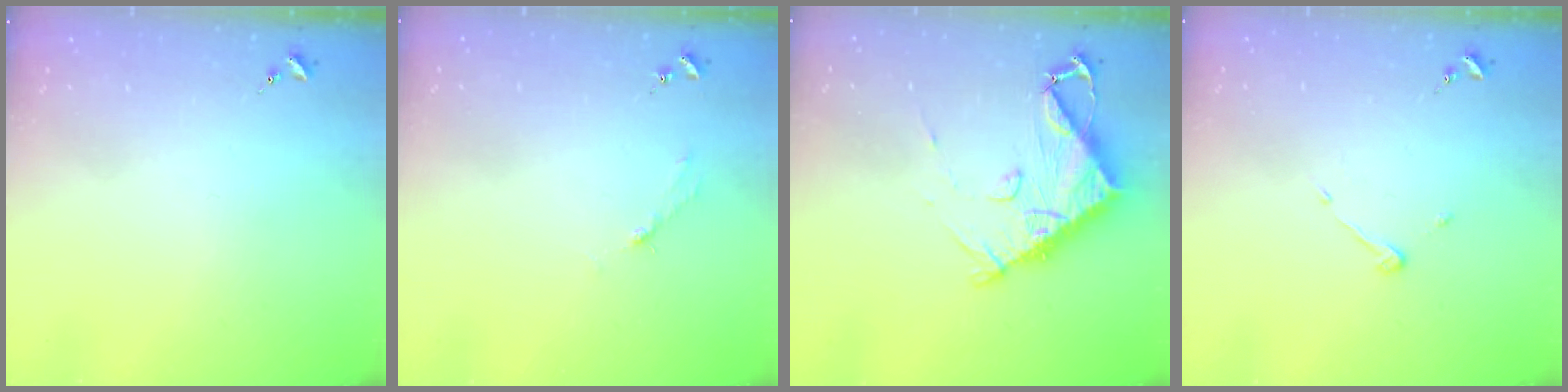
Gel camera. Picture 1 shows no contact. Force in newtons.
{"total": 2.7, "press": 2.7, "slide": 0.4}
{"total": 10.9, "press": 10.8, "slide": 1.4}
{"total": 3.6, "press": 3.6, "slide": 0.2}